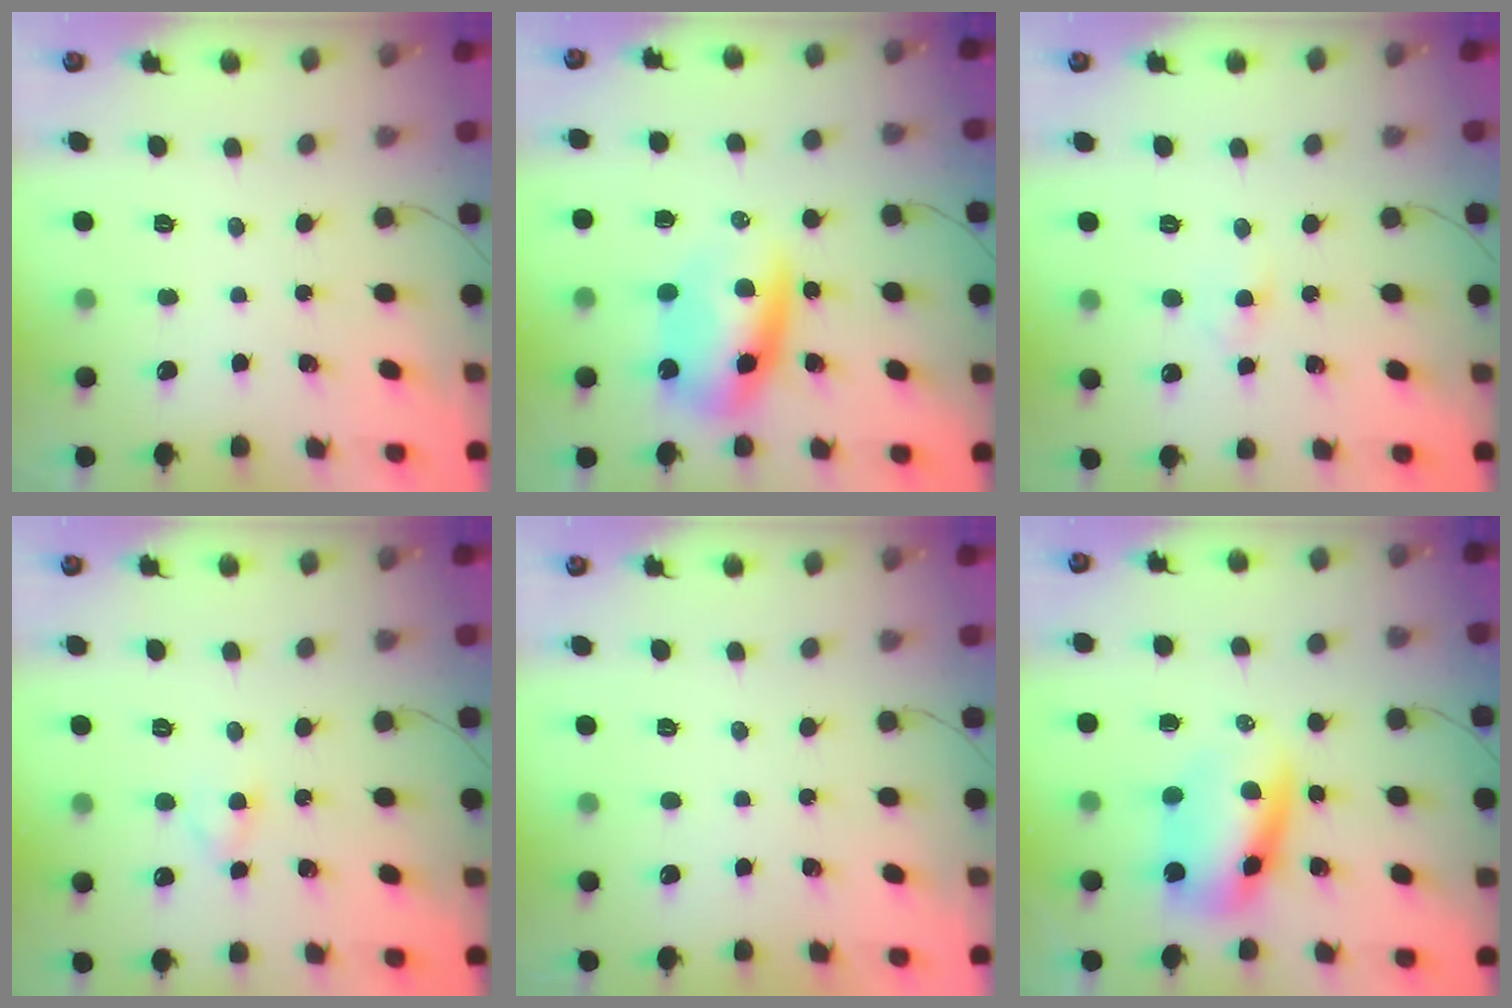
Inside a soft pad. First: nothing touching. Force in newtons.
{"total": 10.3, "press": 9.9, "slide": 2.9}
{"total": 2.9, "press": 2.6, "slide": 1.2}
{"total": 2.8, "press": 2.6, "slide": 1.1}
{"total": 0.9, "press": 0.9, "slide": 0.1}
{"total": 9.9, "press": 9.6, "slide": 2.7}